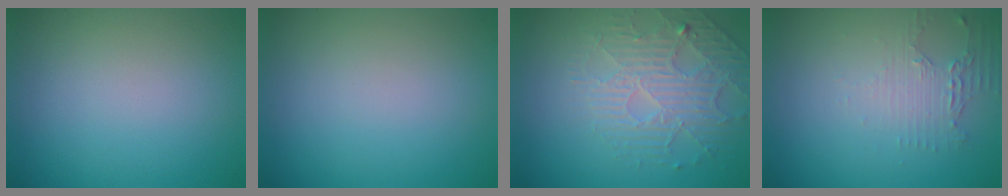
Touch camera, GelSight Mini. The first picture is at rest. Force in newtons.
{"total": 0.0}
{"total": 4.7, "press": 3.4, "slide": 3.2}
{"total": 2.0, "press": 1.6, "slide": 1.1}